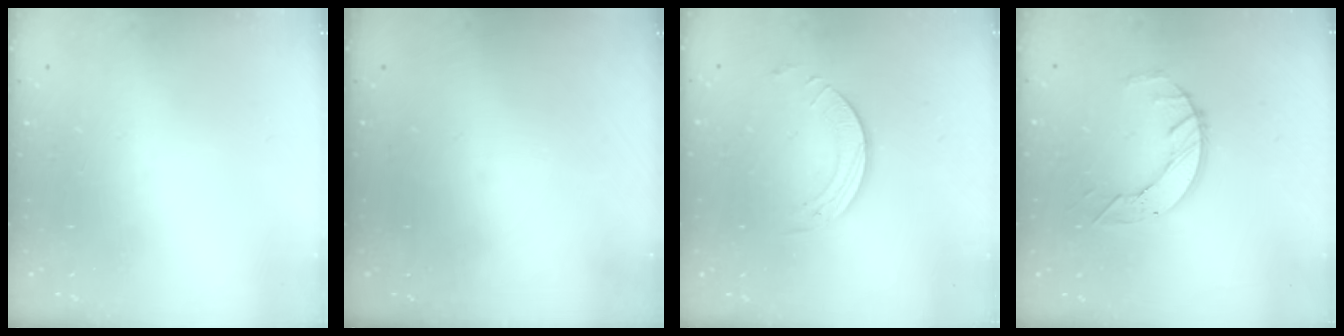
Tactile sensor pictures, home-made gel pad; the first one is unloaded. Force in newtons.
{"total": 0.0}
{"total": 3.7, "press": 3.7, "slide": 0.3}
{"total": 7.3, "press": 7.2, "slide": 0.7}